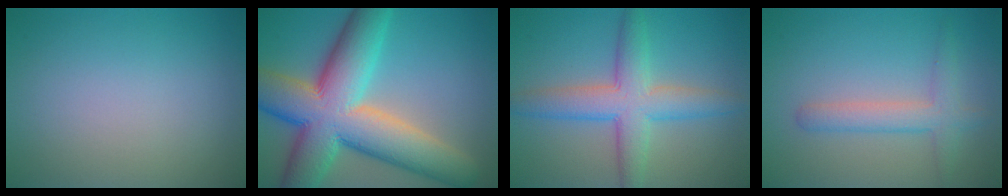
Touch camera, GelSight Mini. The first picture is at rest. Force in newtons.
{"total": 14.2, "press": 14.1, "slide": 0.8}
{"total": 5.8, "press": 5.8, "slide": 0.2}
{"total": 2.8, "press": 2.8, "slide": 0.1}